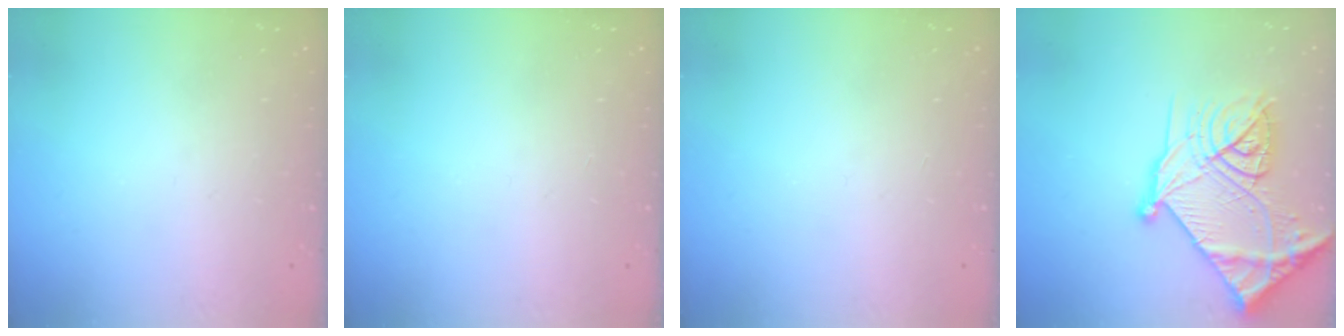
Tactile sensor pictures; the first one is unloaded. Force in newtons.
{"total": 0.0}
{"total": 0.0}
{"total": 30.3, "press": 30.1, "slide": 3.2}